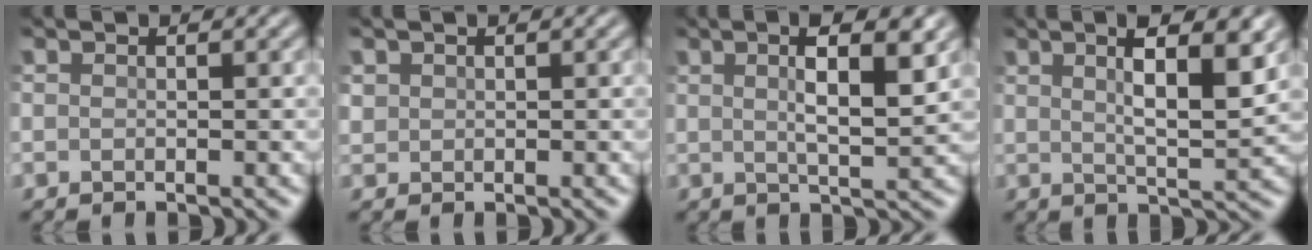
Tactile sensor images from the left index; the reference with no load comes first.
{"total": 0.8, "force": [0.4, 0.7, 0.1], "torque": [-0.004, -0.003, 0.010]}
{"total": 5.7, "force": [1.8, 1.5, 5.2], "torque": [-0.077, 0.006, 0.023]}
{"total": 6.9, "force": [2.6, 1.8, 6.2], "torque": [-0.086, 0.007, 0.038]}